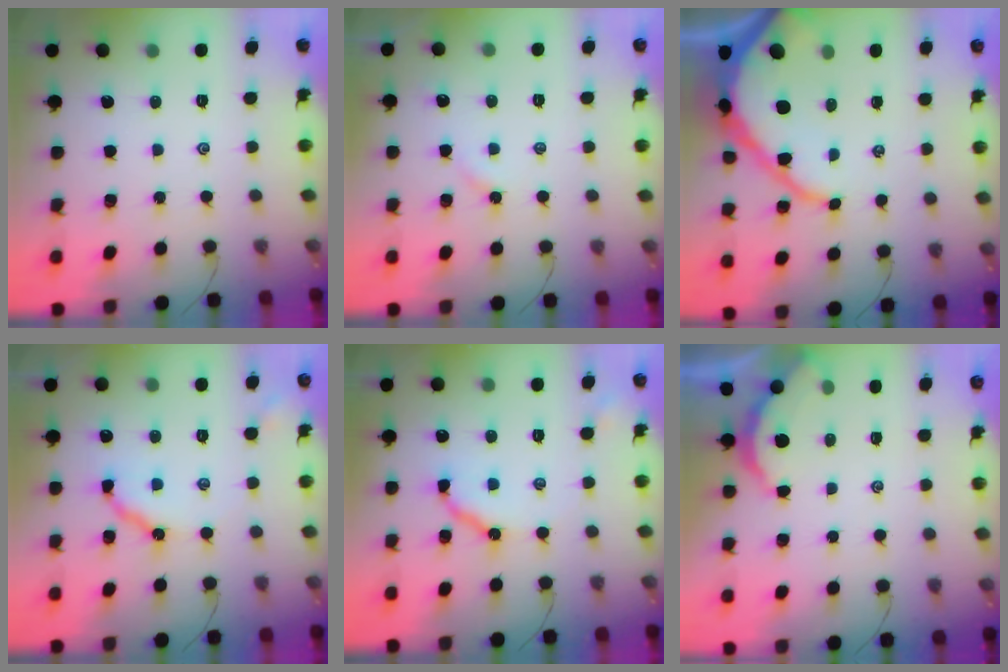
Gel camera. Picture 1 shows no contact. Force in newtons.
{"total": 4.0, "press": 4.0, "slide": 0.5}
{"total": 14.1, "press": 14.1, "slide": 1.5}
{"total": 9.4, "press": 9.3, "slide": 1.0}
{"total": 10.6, "press": 10.5, "slide": 1.1}
{"total": 2.3, "press": 2.3, "slide": 0.3}